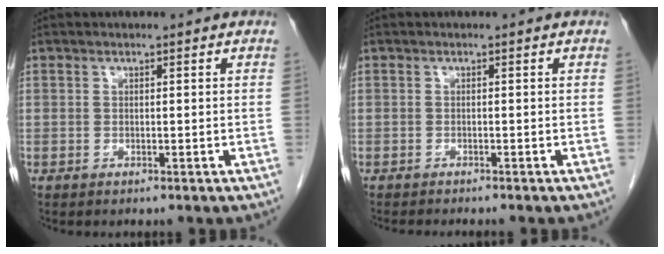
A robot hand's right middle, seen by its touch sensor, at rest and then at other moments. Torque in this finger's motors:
{"motor_torque": [0.06, -0.03, 0.00, 0.01]}